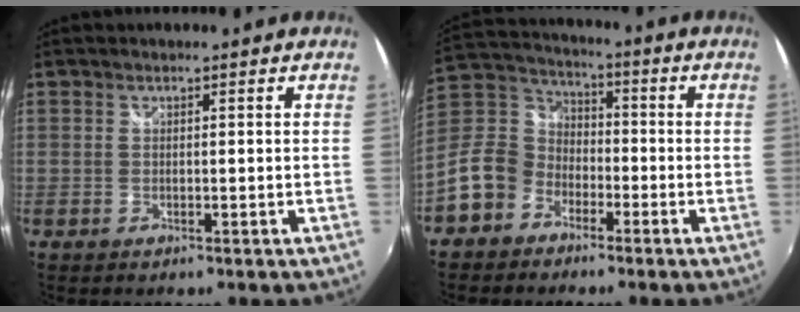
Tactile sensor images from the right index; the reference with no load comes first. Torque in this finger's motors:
{"motor_torque": [0.14, -0.06, -0.25, -0.21]}